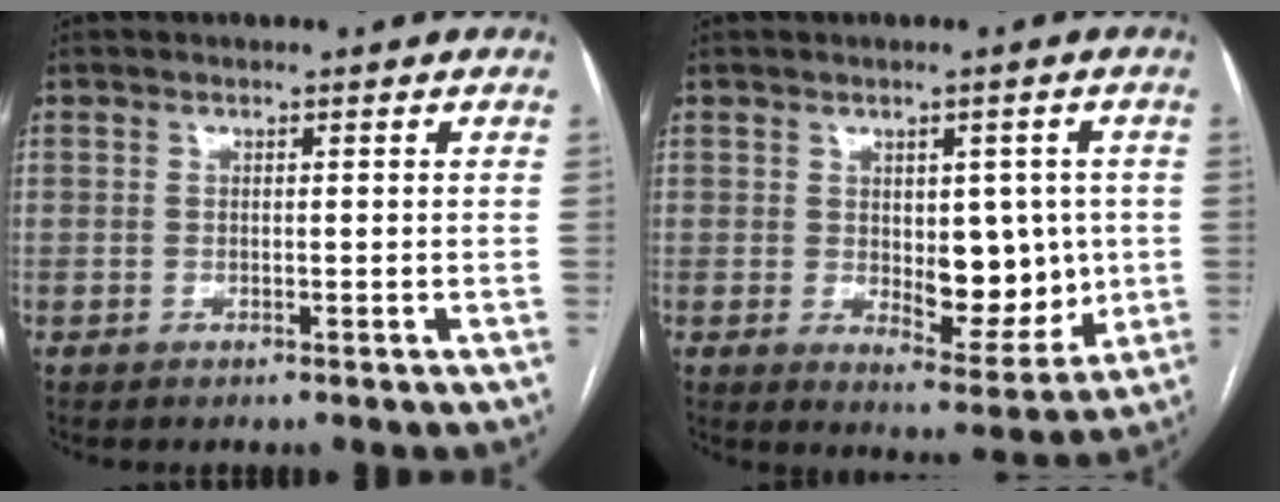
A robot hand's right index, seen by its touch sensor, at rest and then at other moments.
{"total": 9.0, "force": [0.1, 4.5, 7.8], "torque": [-0.093, 0.000, 0.020]}